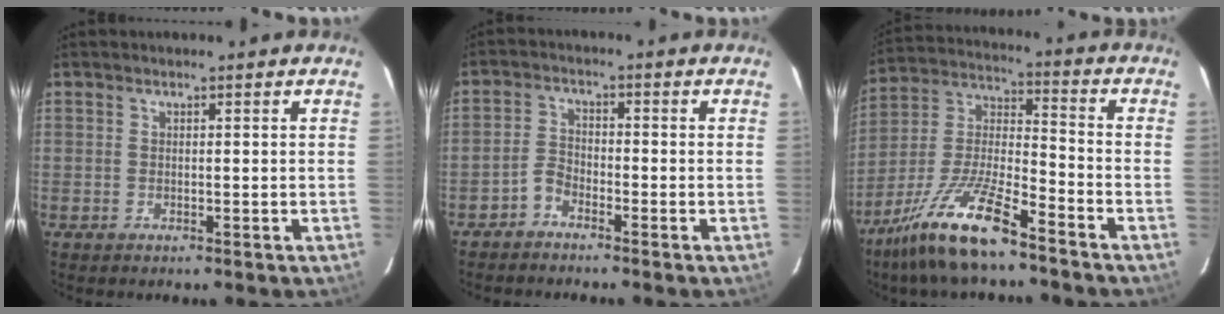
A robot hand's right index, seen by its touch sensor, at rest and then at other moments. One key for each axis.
{"total": 2.4, "fx": -2.0, "fy": 0.9, "fz": 0.9, "tx": -0.023, "ty": 0.001, "tz": -0.042}
{"total": 14.5, "fx": -10.4, "fy": 2.0, "fz": 10.0, "tx": -0.209, "ty": -0.014, "tz": -0.193}